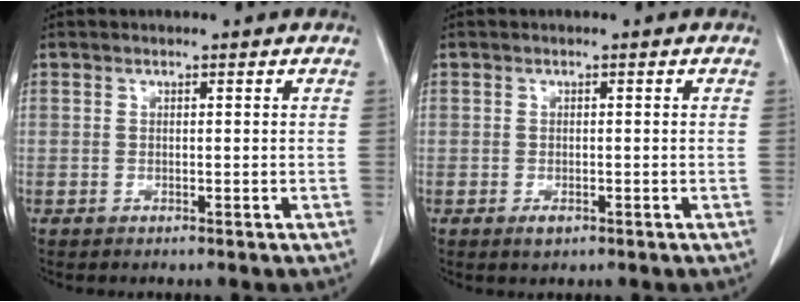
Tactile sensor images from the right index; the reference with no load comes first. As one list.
[{"total": 1.4, "force": [-0.8, 0.7, 0.9], "torque": [-0.013, 0.000, -0.007]}]